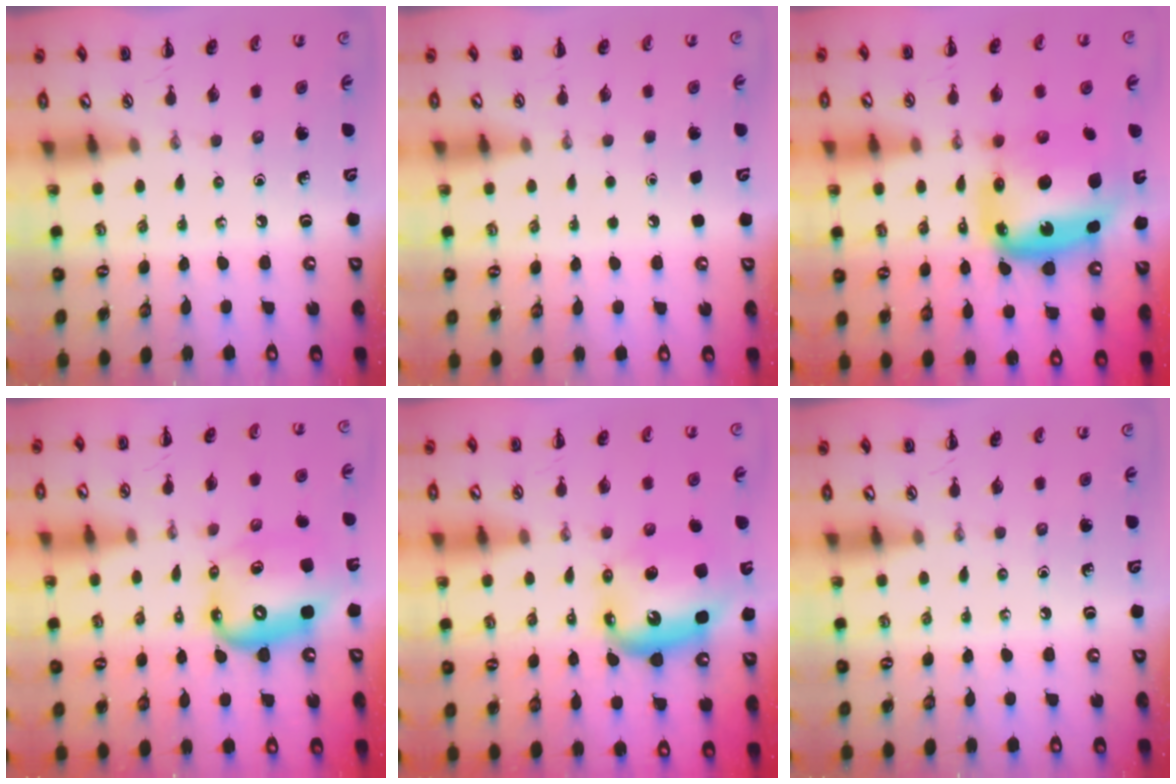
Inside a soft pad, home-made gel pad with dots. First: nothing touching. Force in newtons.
{"total": 1.6, "press": 1.6, "slide": 0.1}
{"total": 14.2, "press": 13.6, "slide": 4.0}
{"total": 12.4, "press": 11.9, "slide": 3.3}
{"total": 9.3, "press": 8.9, "slide": 2.8}
{"total": 0.0}